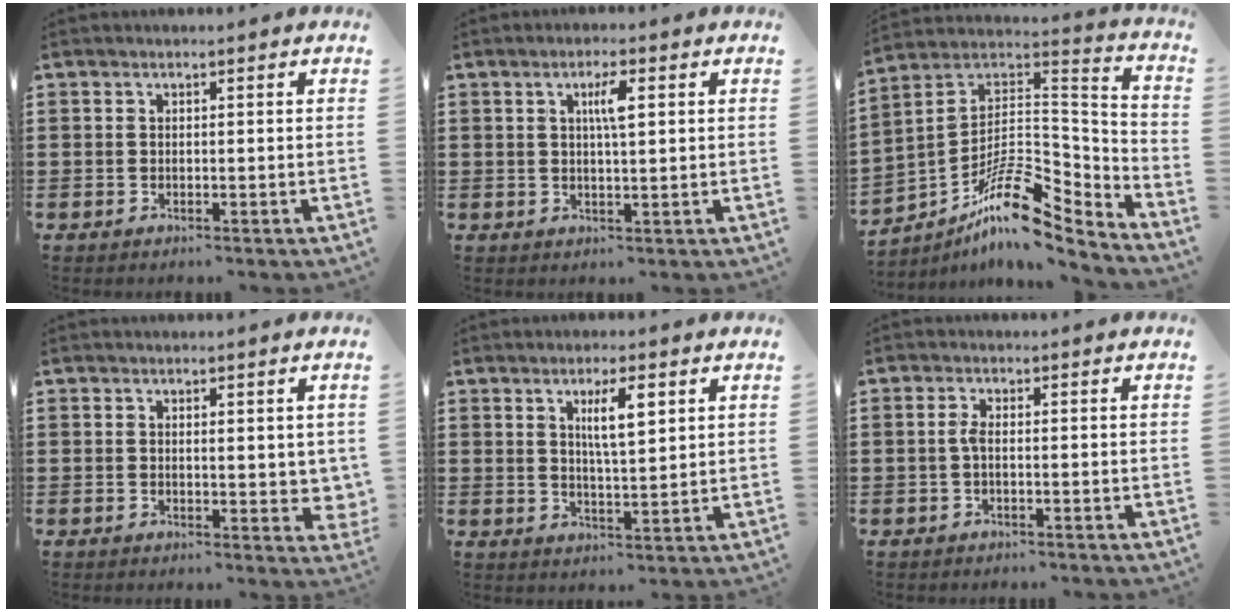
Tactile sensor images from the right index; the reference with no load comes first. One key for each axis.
{"total": 3.7, "fx": 1.0, "fy": 0.8, "fz": 3.5, "tx": -0.063, "ty": 0.005, "tz": 0.011}
{"total": 12.9, "fx": -8.2, "fy": 5.3, "fz": 8.4, "tx": -0.145, "ty": 0.014, "tz": -0.154}
{"total": 2.3, "fx": 0.8, "fy": 0.9, "fz": 1.9, "tx": -0.022, "ty": -0.001, "tz": 0.012}
{"total": 5.5, "fx": 2.2, "fy": 1.2, "fz": 4.9, "tx": -0.086, "ty": 0.000, "tz": 0.031}
{"total": 1.9, "fx": -0.4, "fy": 0.5, "fz": 1.8, "tx": -0.049, "ty": -0.003, "tz": -0.013}